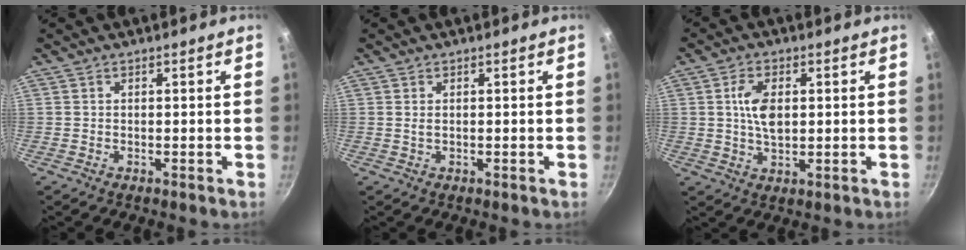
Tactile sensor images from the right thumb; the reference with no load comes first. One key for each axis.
{"total": 1.1, "fx": 0.3, "fy": 0.6, "fz": 0.9, "tx": -0.016, "ty": 0.001, "tz": 0.005}
{"total": 6.7, "fx": 1.0, "fy": 3.7, "fz": 5.5, "tx": -0.095, "ty": -0.004, "tz": 0.018}